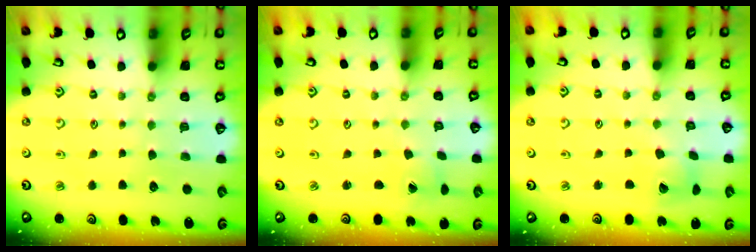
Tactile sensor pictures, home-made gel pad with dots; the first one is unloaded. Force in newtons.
{"total": 0.8, "press": 0.8, "slide": 0.0}
{"total": 6.9, "press": 6.9, "slide": 0.7}